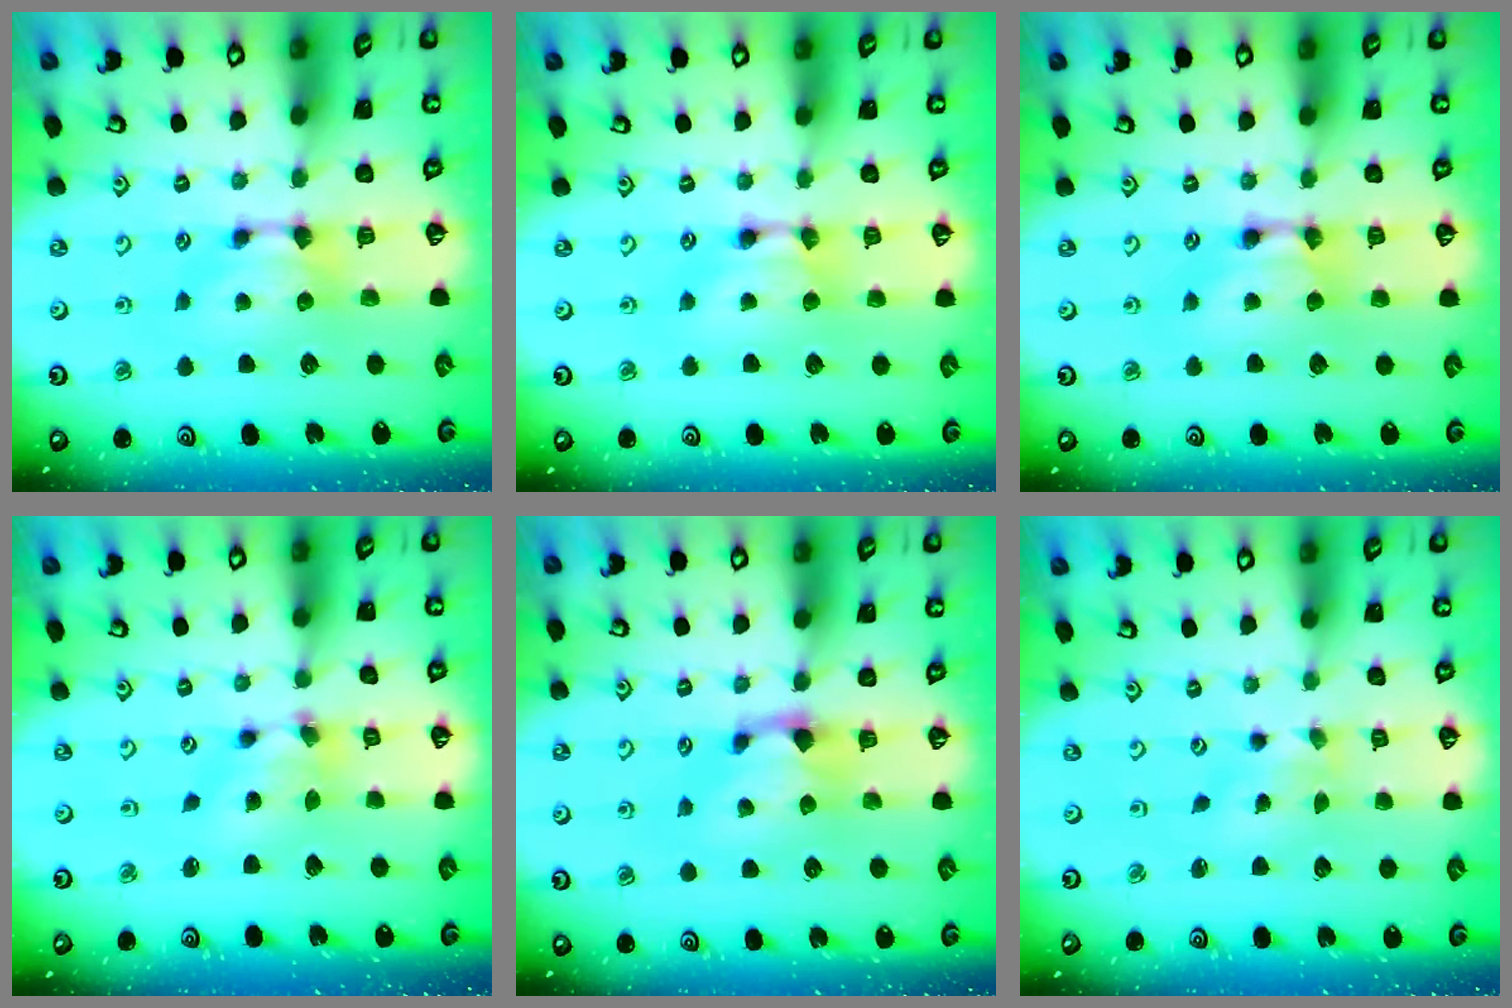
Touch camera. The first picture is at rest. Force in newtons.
{"total": 1.6, "press": 1.6, "slide": 0.2}
{"total": 1.9, "press": 1.9, "slide": 0.1}
{"total": 5.0, "press": 4.6, "slide": 1.8}
{"total": 1.1, "press": 0.1, "slide": 1.1}
{"total": 2.9, "press": 2.7, "slide": 0.9}